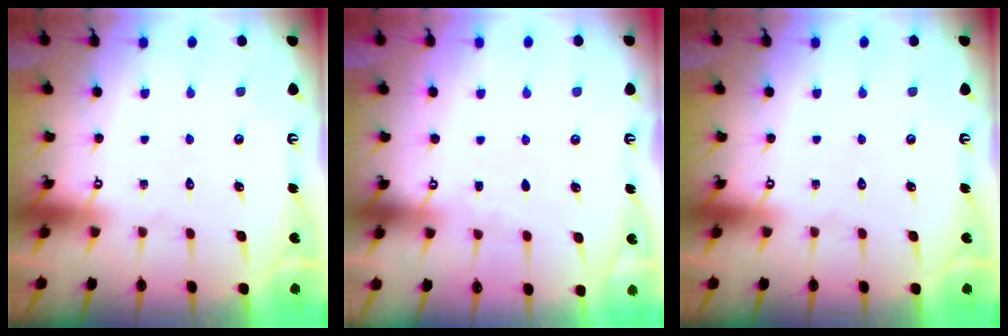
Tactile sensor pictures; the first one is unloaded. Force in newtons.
{"total": 2.3, "press": 2.2, "slide": 0.3}
{"total": 0.0}